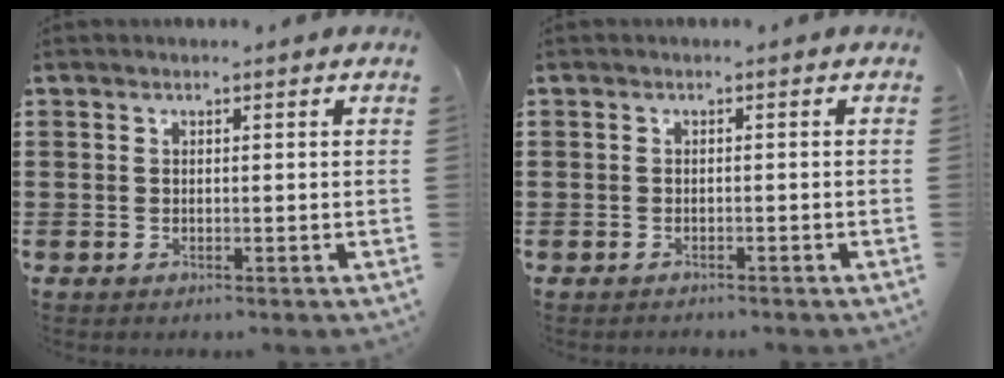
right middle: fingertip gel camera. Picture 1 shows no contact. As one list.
[{"total": 0.7, "force": [-0.7, 0.3, -0.1], "torque": [0.001, 0.002, -0.015]}]